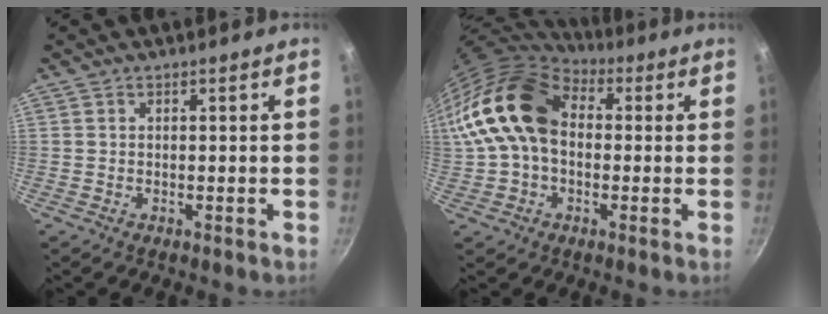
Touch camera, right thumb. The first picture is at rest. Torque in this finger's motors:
{"motor_torque": [2.44, 2.57, 1.33, -1.00, 0.56]}